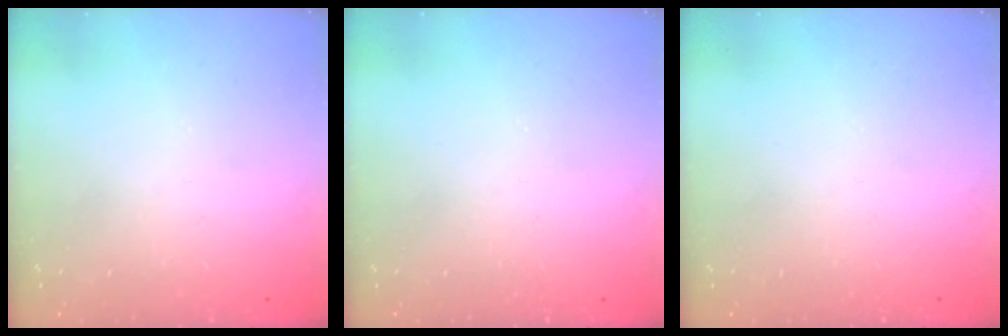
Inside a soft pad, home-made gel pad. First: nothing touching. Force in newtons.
{"total": 0.0}
{"total": 0.0}